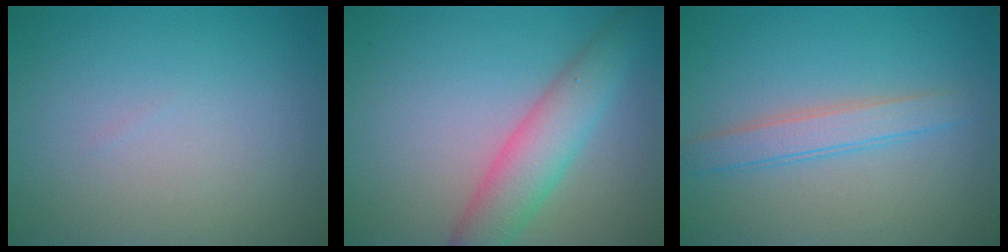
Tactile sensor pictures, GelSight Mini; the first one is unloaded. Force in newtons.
{"total": 4.8, "press": 4.8, "slide": 0.2}
{"total": 2.6, "press": 2.6, "slide": 0.0}